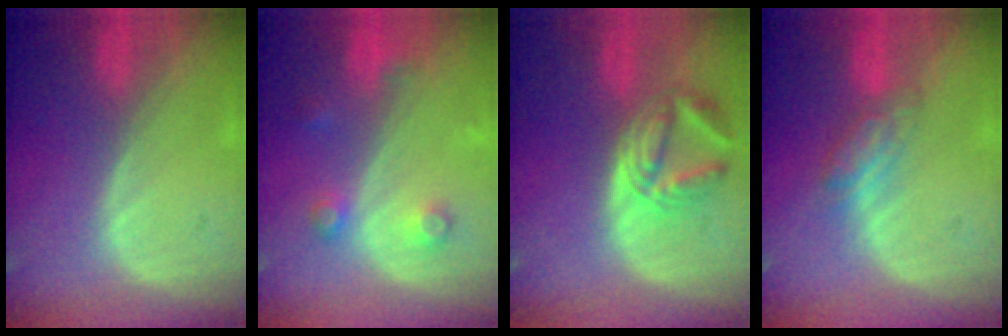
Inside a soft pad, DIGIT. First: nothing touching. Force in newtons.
{"total": 3.7, "press": 3.4, "slide": 1.5}
{"total": 6.1, "press": 6.1, "slide": 0.2}
{"total": 4.4, "press": 4.3, "slide": 1.1}